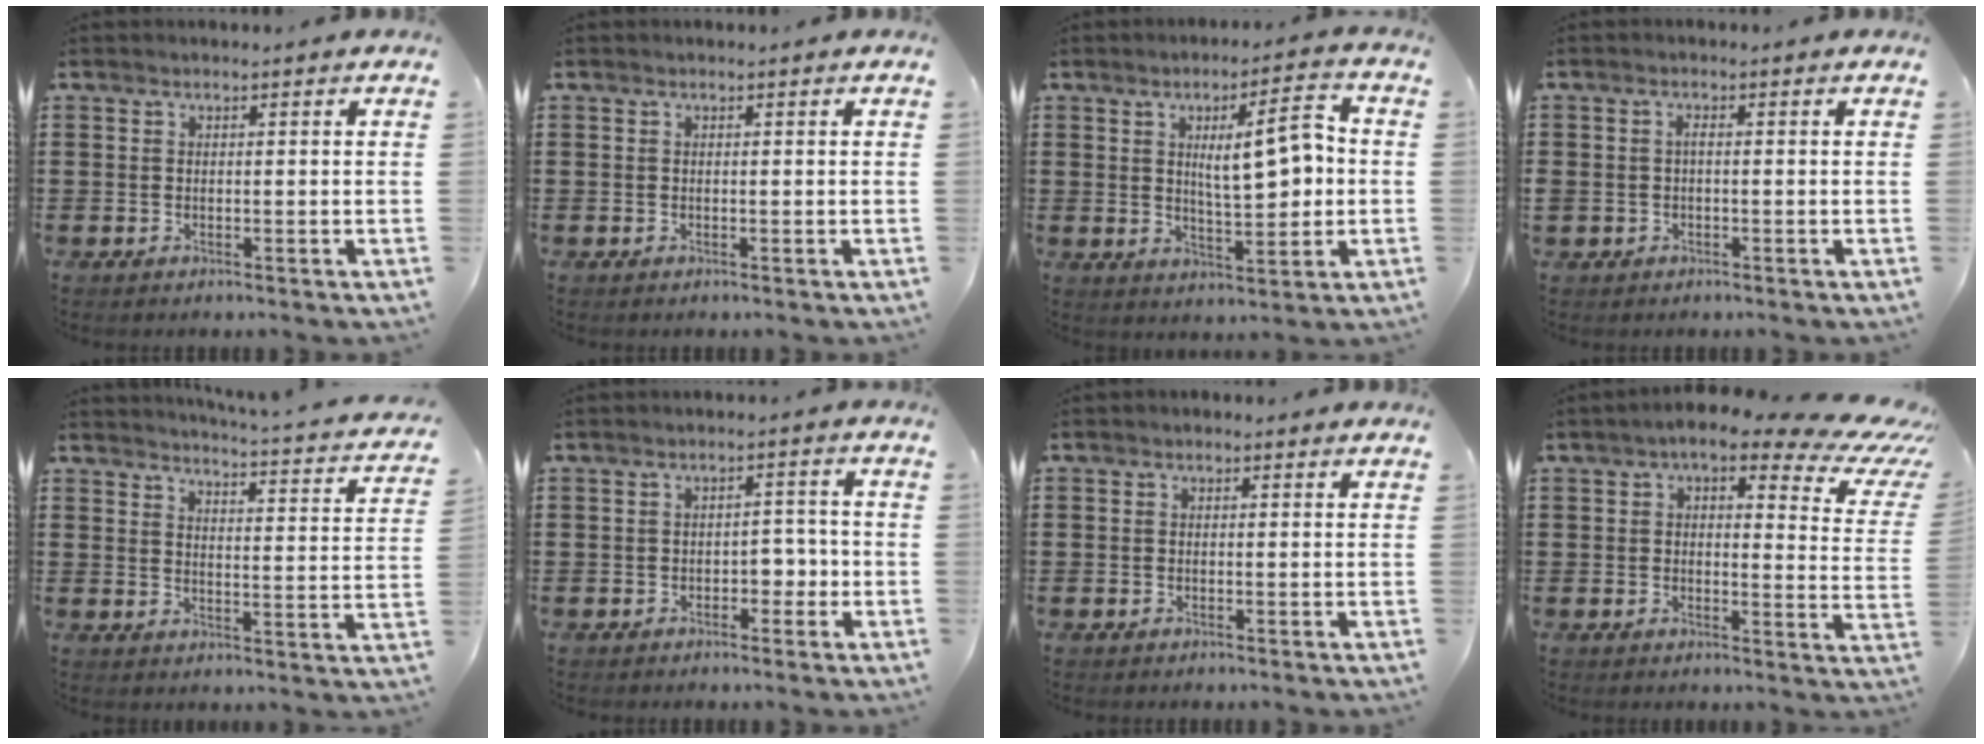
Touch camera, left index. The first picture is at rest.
{"total": 0.0}
{"total": 9.3, "force": [1.2, 3.1, 8.7], "torque": [-0.131, -0.005, 0.013]}
{"total": 1.2, "force": [-0.4, 0.6, 0.9], "torque": [-0.021, 0.002, -0.009]}
{"total": 3.5, "force": [3.4, -0.5, 0.9], "torque": [-0.028, -0.036, 0.051]}
{"total": 3.0, "force": [-1.2, 1.8, 2.1], "torque": [-0.043, 0.004, -0.028]}
{"total": 0.9, "force": [-0.1, 0.9, 0.3], "torque": [-0.007, 0.004, -0.002]}
{"total": 6.8, "force": [4.4, 2.3, 4.6], "torque": [-0.082, -0.022, 0.068]}